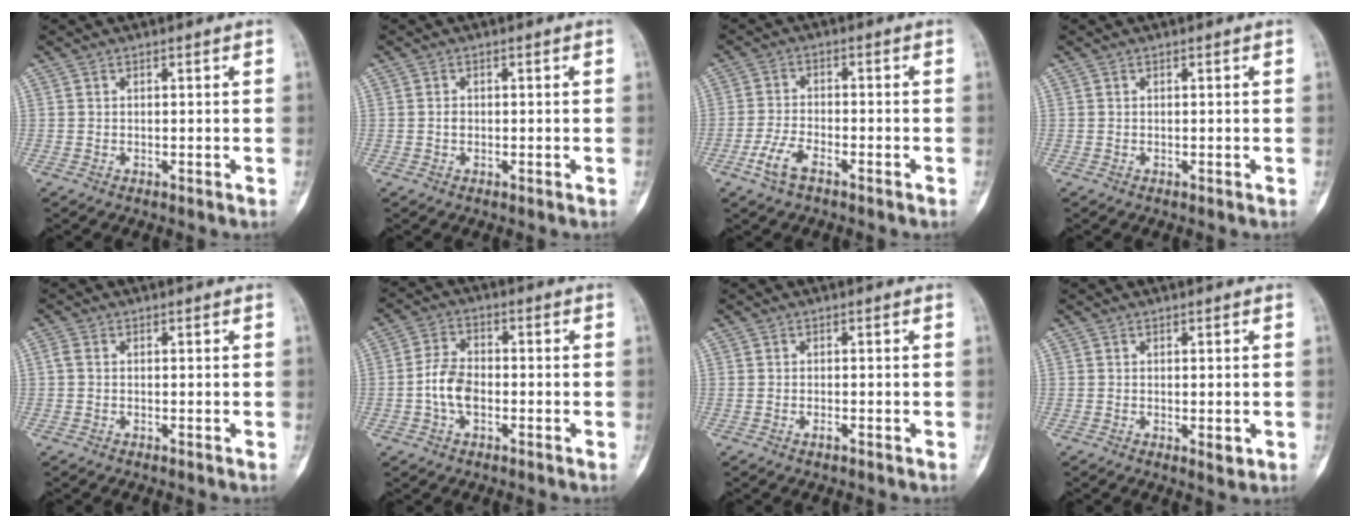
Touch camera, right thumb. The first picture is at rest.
{"total": 0.9, "force": [-0.3, 0.7, 0.5], "torque": [-0.004, 0.004, -0.008]}
{"total": 5.1, "force": [-3.0, 2.1, 3.6], "torque": [-0.077, 0.018, -0.056]}
{"total": 0.0}
{"total": 1.3, "force": [-0.3, 0.8, 1.0], "torque": [-0.025, -0.001, -0.012]}
{"total": 6.4, "force": [-1.7, 3.9, 4.7], "torque": [-0.089, 0.021, -0.041]}
{"total": 0.9, "force": [-0.5, 0.4, 0.7], "torque": [-0.010, 0.004, -0.008]}
{"total": 1.9, "force": [-0.3, 0.8, 1.7], "torque": [-0.019, -0.004, 0.001]}